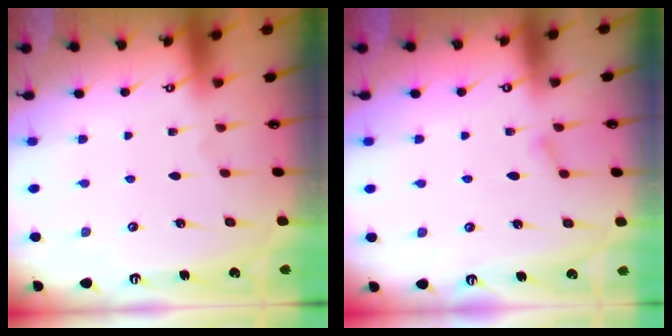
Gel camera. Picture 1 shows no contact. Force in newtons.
{"total": 5.2, "press": 5.2, "slide": 0.4}